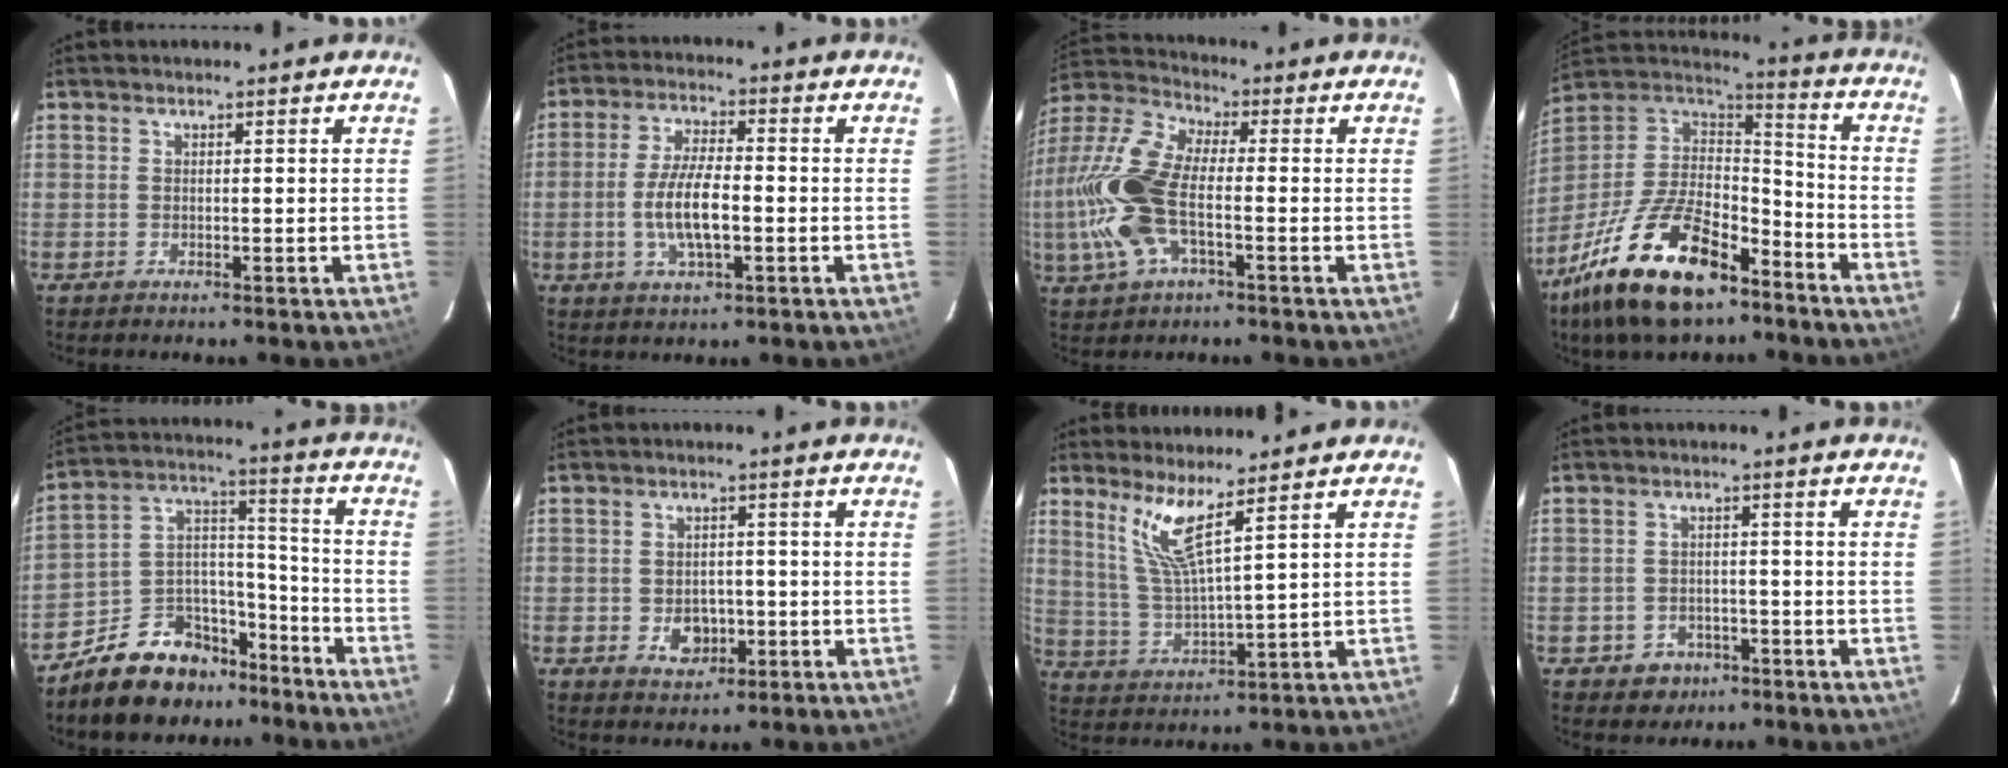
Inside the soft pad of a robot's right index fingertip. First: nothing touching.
{"total": 8.8, "force": [-1.9, 2.8, 8.2], "torque": [-0.164, -0.002, -0.035]}
{"total": 17.4, "force": [-2.8, 8.0, 15.2], "torque": [-0.340, 0.004, -0.062]}
{"total": 25.2, "force": [-15.8, 11.2, 16.1], "torque": [-0.330, -0.012, -0.268]}
{"total": 14.6, "force": [-11.0, 8.5, 4.6], "torque": [-0.096, 0.072, -0.167]}
{"total": 5.3, "force": [-1.5, 4.2, 2.8], "torque": [-0.056, 0.002, -0.011]}
{"total": 7.4, "force": [4.9, -0.3, 5.5], "torque": [-0.106, -0.008, 0.106]}
{"total": 5.0, "force": [-2.8, 4.1, 0.9], "torque": [-0.037, 0.012, -0.029]}